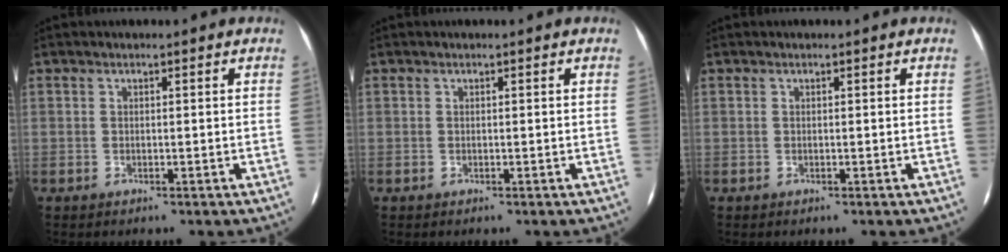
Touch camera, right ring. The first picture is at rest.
{"total": 0.0}
{"total": 0.0}